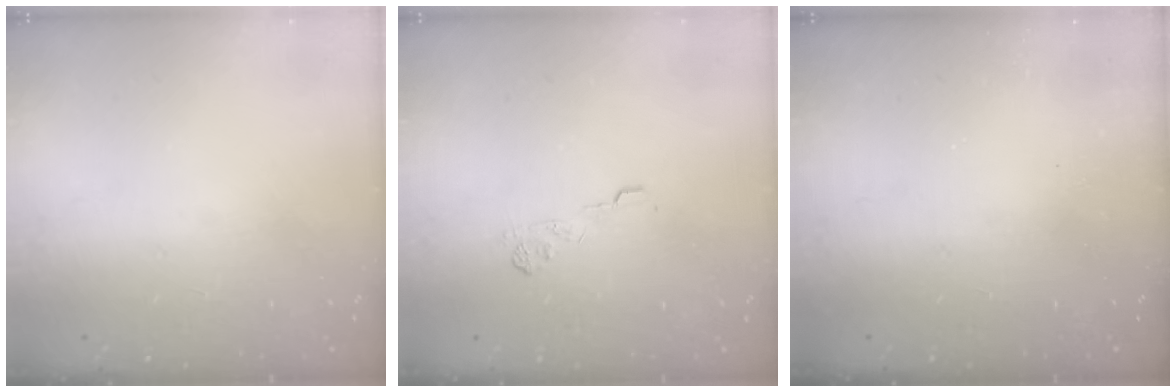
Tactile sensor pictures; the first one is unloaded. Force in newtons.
{"total": 6.8, "press": 6.6, "slide": 1.5}
{"total": 2.5, "press": 2.4, "slide": 0.8}